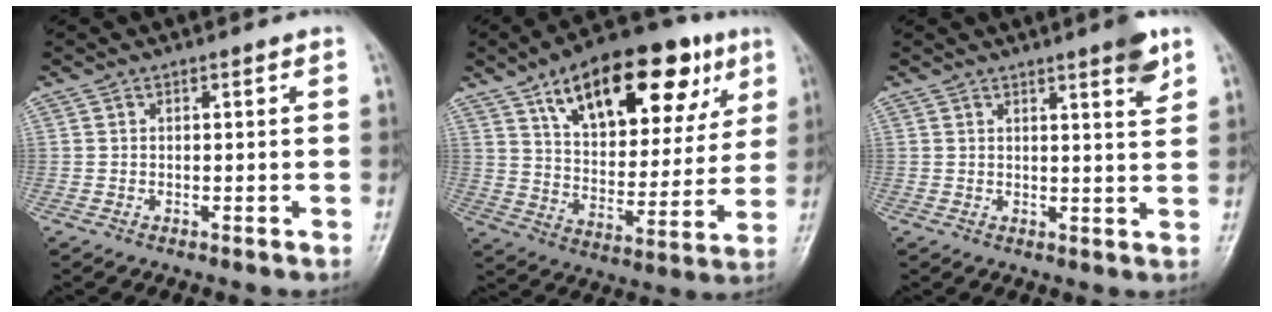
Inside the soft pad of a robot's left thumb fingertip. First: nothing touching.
{"total": 25.2, "force": [12.8, 11.9, 18.1], "torque": [-0.231, -0.013, 0.203]}
{"total": 4.8, "force": [3.0, 0.7, 3.7], "torque": [-0.044, -0.019, 0.038]}